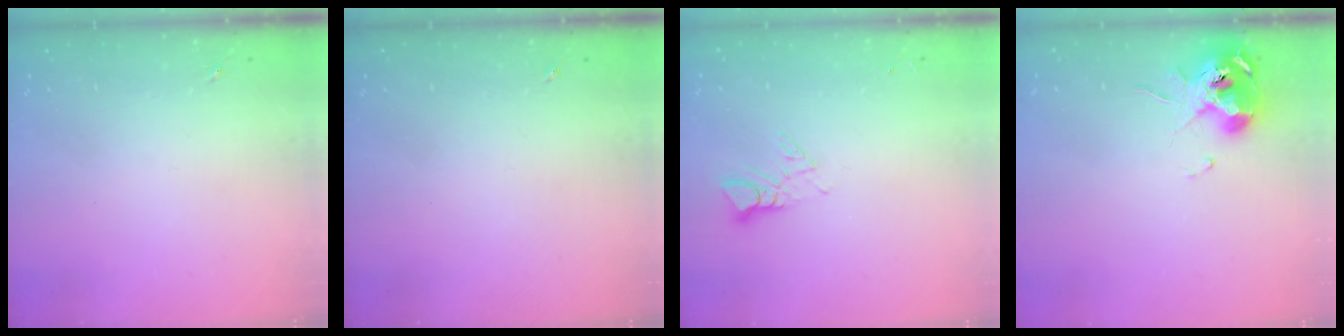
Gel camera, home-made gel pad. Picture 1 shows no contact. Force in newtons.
{"total": 0.0}
{"total": 3.8, "press": 3.8, "slide": 0.2}
{"total": 10.8, "press": 10.7, "slide": 1.2}